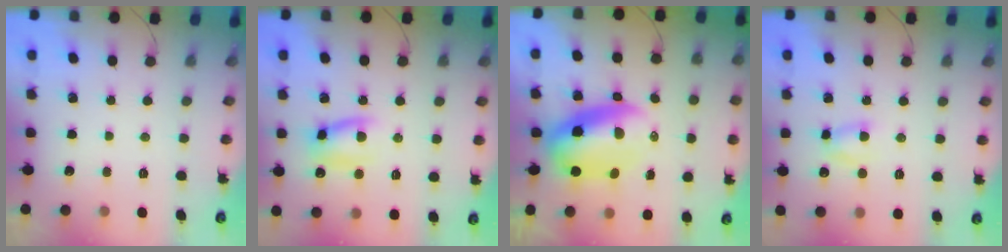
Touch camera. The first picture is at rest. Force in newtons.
{"total": 9.4, "press": 9.3, "slide": 1.3}
{"total": 10.8, "press": 10.4, "slide": 2.7}
{"total": 3.8, "press": 3.7, "slide": 0.6}